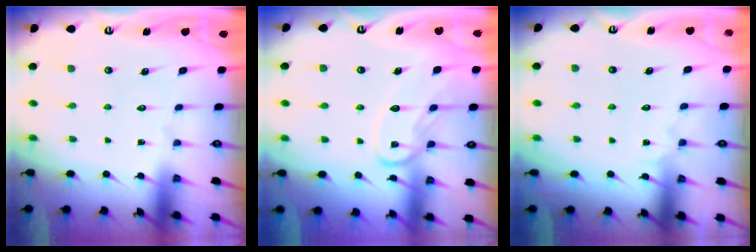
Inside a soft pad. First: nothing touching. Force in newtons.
{"total": 11.6, "press": 11.5, "slide": 1.0}
{"total": 2.6, "press": 2.6, "slide": 0.2}